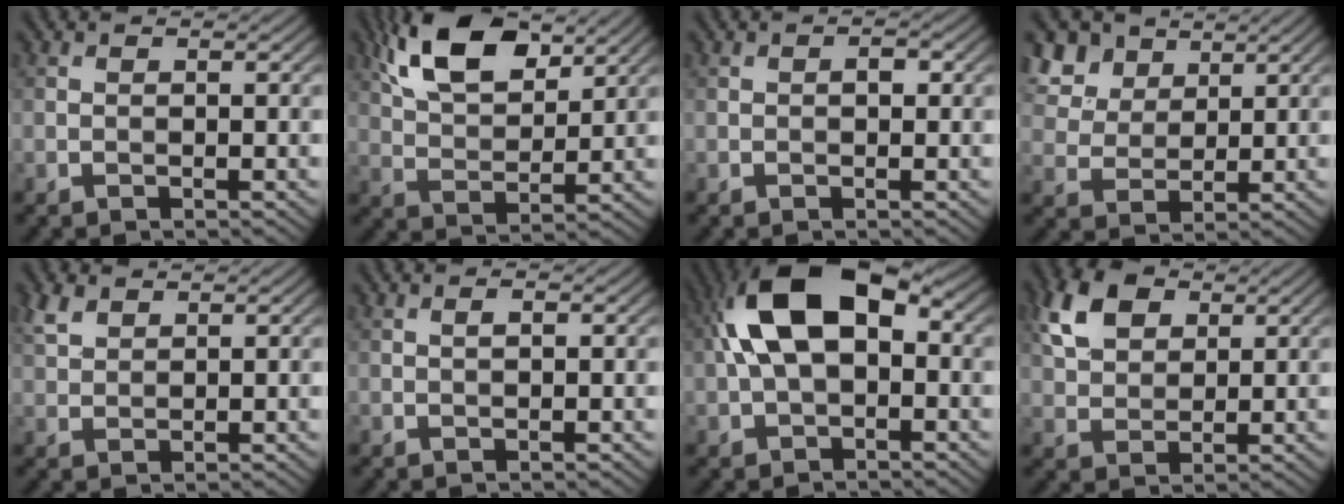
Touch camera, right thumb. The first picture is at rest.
{"total": 11.1, "force": [6.4, 5.0, 7.5], "torque": [-0.168, 0.012, 0.123]}
{"total": 1.1, "force": [0.0, 0.6, 0.9], "torque": [-0.010, 0.001, -0.002]}
{"total": 8.2, "force": [5.1, 5.2, 3.9], "torque": [-0.130, 0.009, 0.102]}
{"total": 2.9, "force": [2.0, 1.5, 1.5], "torque": [-0.039, 0.006, 0.045]}
{"total": 0.8, "force": [0.2, 0.2, 0.8], "torque": [-0.013, 0.002, 0.004]}
{"total": 12.5, "force": [1.8, 6.9, 10.2], "torque": [-0.208, 0.024, 0.021]}
{"total": 7.2, "force": [3.4, 4.7, 4.3], "torque": [-0.106, 0.010, 0.061]}